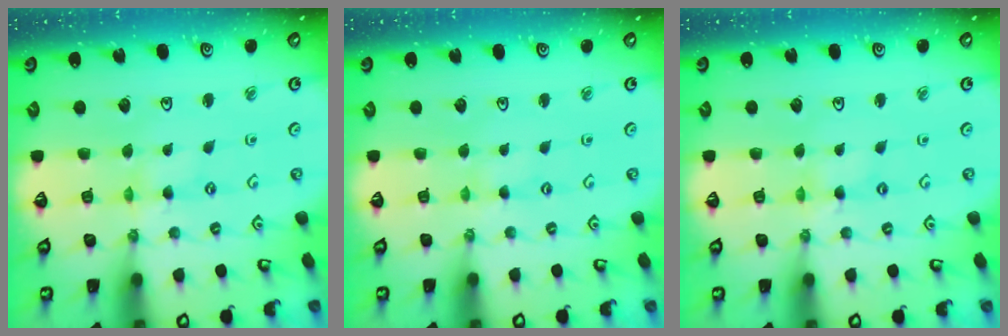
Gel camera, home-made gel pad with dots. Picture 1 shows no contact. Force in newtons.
{"total": 0.0}
{"total": 0.7, "press": 0.7, "slide": 0.1}